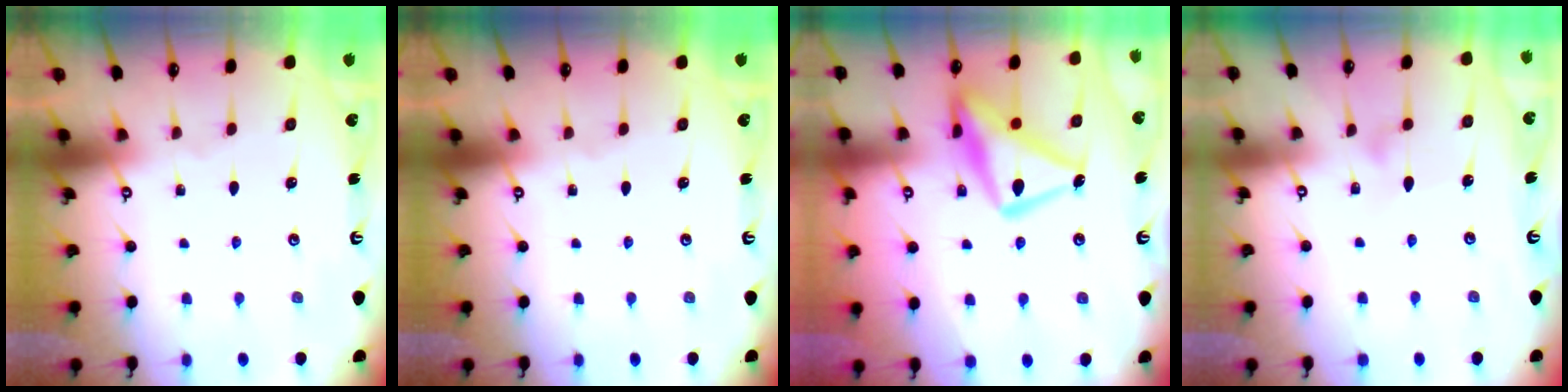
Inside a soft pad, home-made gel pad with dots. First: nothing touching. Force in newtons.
{"total": 0.0}
{"total": 17.6, "press": 17.6, "slide": 1.4}
{"total": 5.4, "press": 5.4, "slide": 0.4}